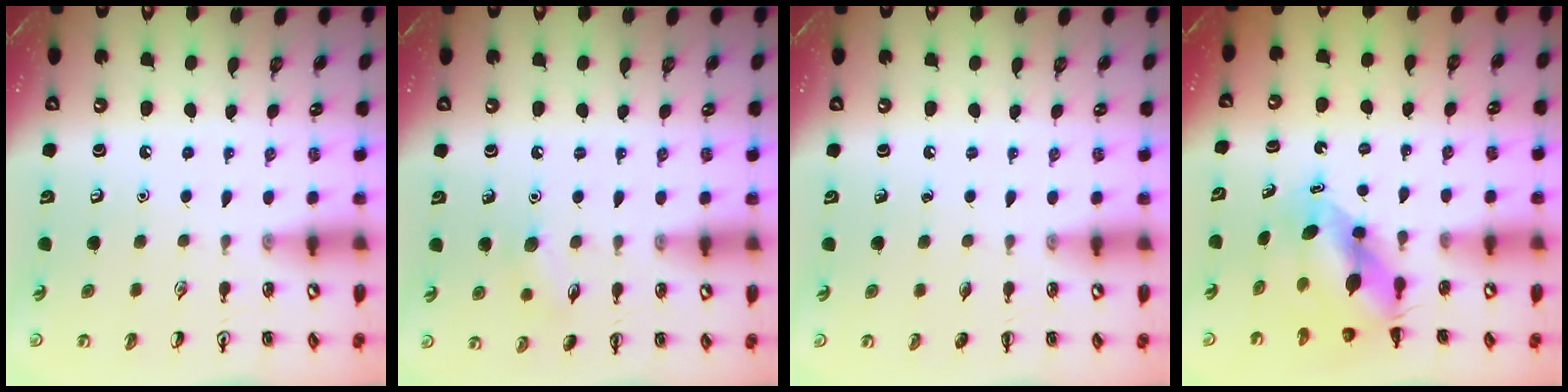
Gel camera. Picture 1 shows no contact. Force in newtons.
{"total": 6.8, "press": 6.6, "slide": 1.4}
{"total": 0.0}
{"total": 6.9, "press": 6.8, "slide": 1.1}